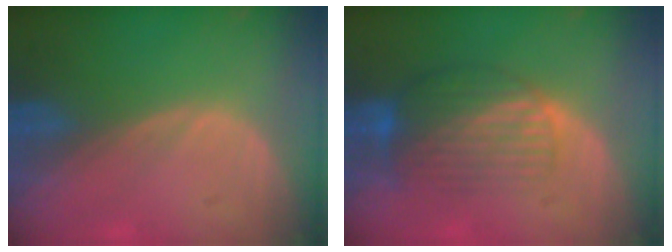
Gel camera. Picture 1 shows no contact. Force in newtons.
{"total": 7.9, "press": 7.1, "slide": 3.5}